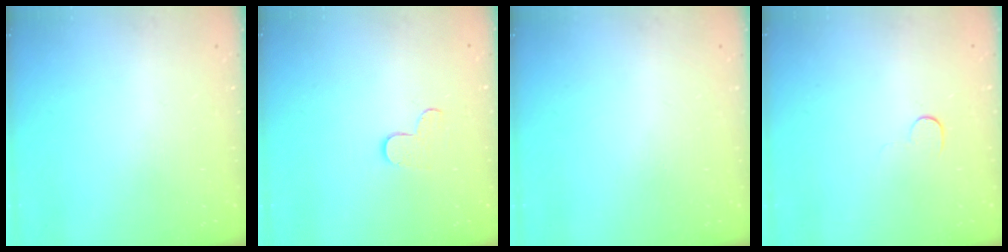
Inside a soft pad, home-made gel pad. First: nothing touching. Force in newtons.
{"total": 4.3, "press": 4.3, "slide": 0.4}
{"total": 0.0}
{"total": 5.6, "press": 5.6, "slide": 0.4}